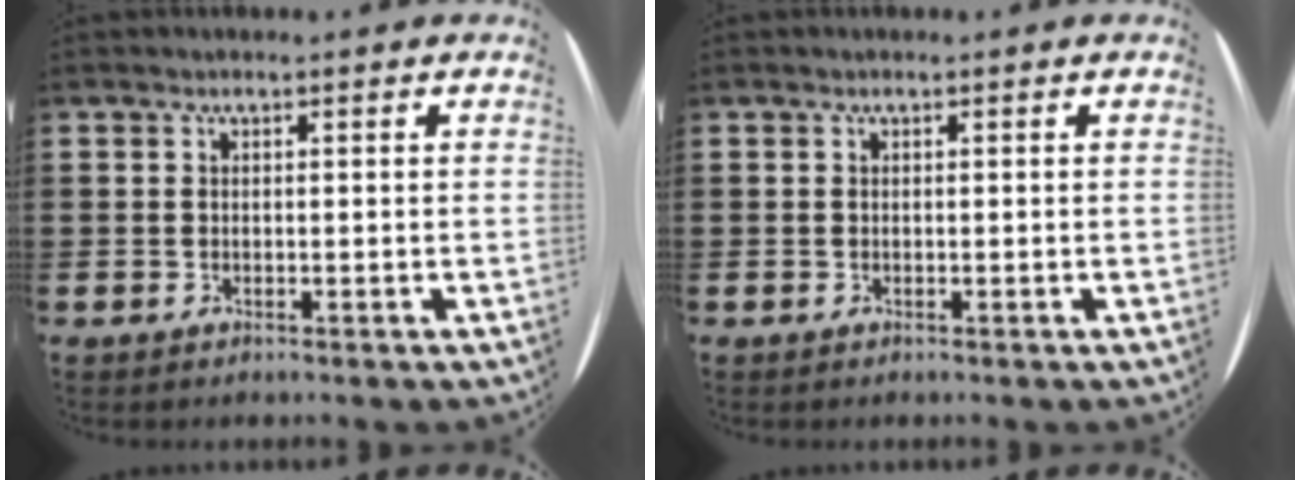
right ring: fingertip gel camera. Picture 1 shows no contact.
{"total": 0.0}